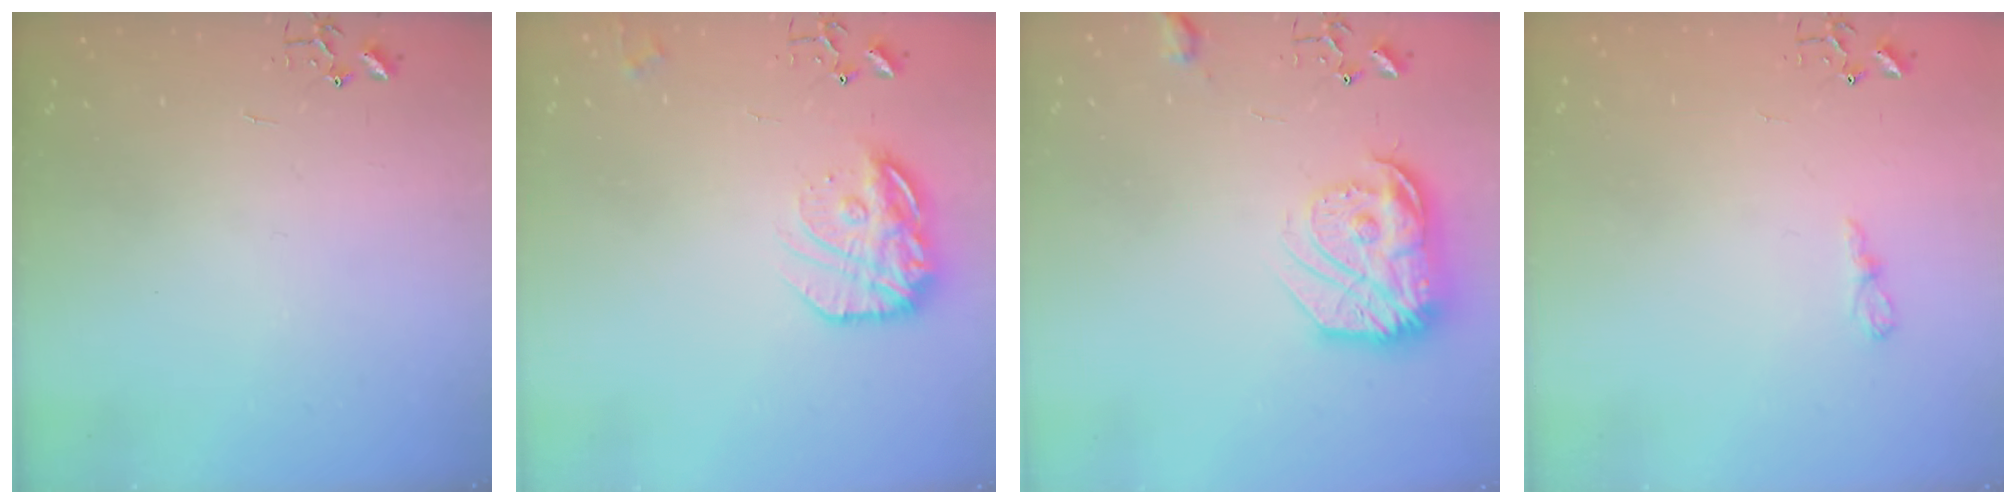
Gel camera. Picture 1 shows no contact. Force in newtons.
{"total": 16.4, "press": 16.3, "slide": 1.3}
{"total": 17.9, "press": 17.9, "slide": 1.2}
{"total": 5.7, "press": 5.7, "slide": 0.3}